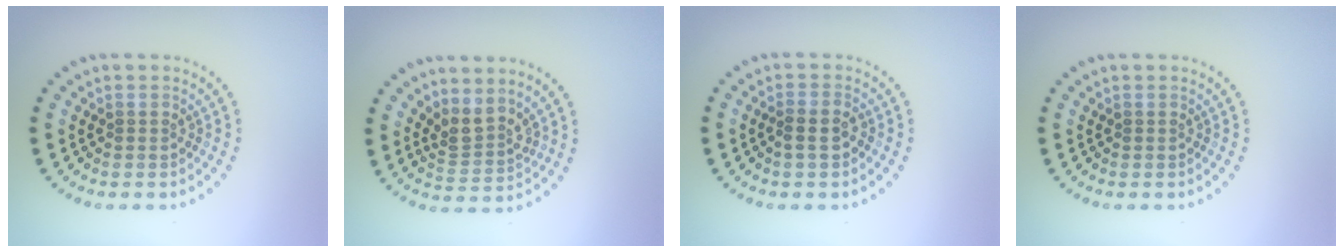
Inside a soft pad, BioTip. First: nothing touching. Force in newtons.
{"total": 2.8, "press": 2.0, "slide": 2.0}
{"total": 1.5, "press": 1.4, "slide": 0.6}
{"total": 0.0}